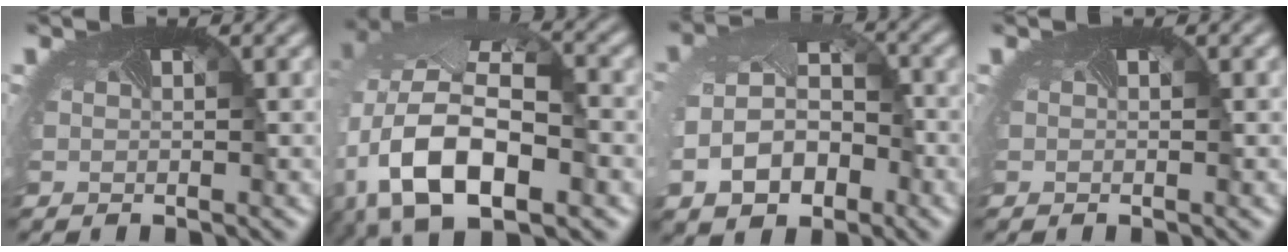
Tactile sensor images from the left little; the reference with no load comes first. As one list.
[{"total": 13.7, "force": [-3.8, 8.1, 10.4], "torque": [-0.224, -0.015, -0.054]}, {"total": 6.0, "force": [-2.1, 4.4, 3.6], "torque": [-0.090, -0.016, -0.034]}, {"total": 0.0}]